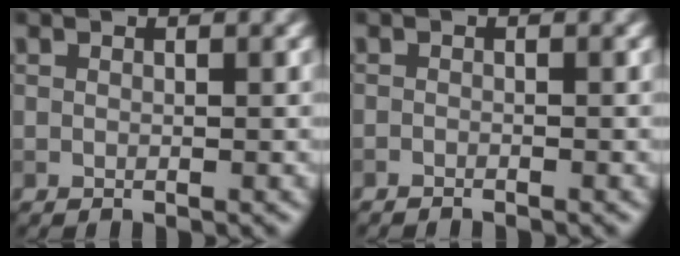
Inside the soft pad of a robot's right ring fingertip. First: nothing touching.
{"total": 0.6, "force": [-0.6, 0.0, 0.1], "torque": [0.002, -0.001, -0.013]}